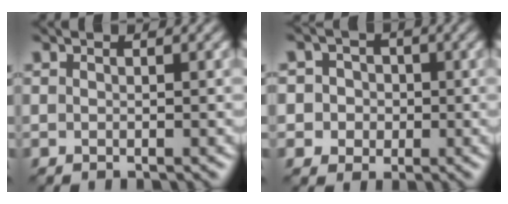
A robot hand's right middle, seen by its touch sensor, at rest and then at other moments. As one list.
[{"total": 4.7, "force": [0.6, 4.4, 1.4], "torque": [-0.007, 0.030, -0.011]}]